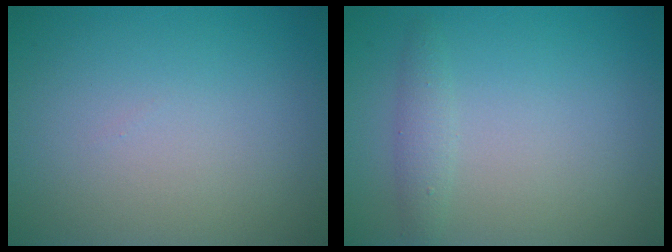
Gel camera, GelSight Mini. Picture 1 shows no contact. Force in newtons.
{"total": 1.4, "press": 1.4, "slide": 0.1}